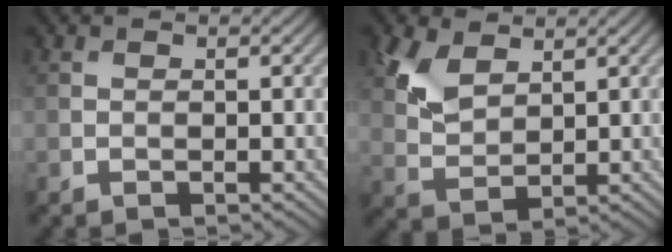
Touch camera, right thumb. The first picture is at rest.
{"total": 5.6, "force": [3.0, 3.2, 3.5], "torque": [-0.088, -0.001, 0.064]}